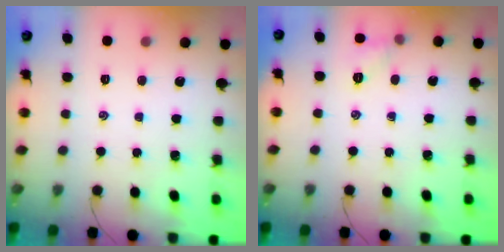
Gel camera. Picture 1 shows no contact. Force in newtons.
{"total": 5.1, "press": 5.0, "slide": 1.2}